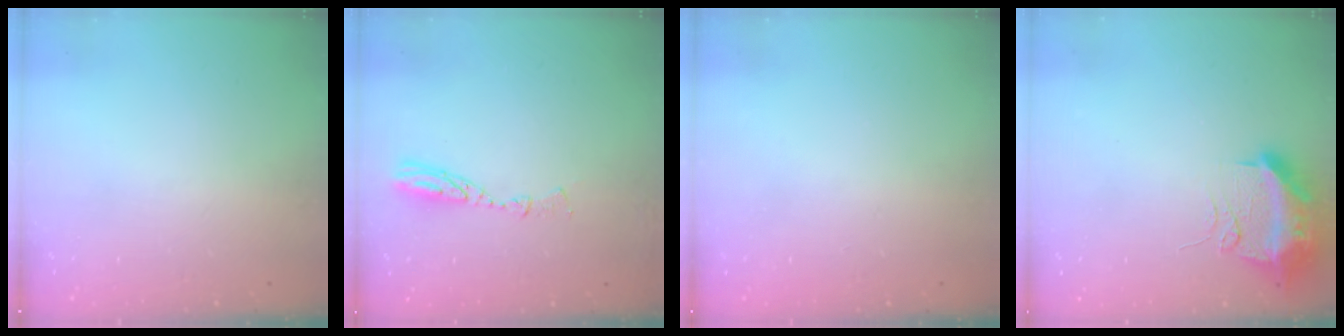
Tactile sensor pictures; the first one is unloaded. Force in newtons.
{"total": 6.6, "press": 6.6, "slide": 0.6}
{"total": 0.0}
{"total": 12.4, "press": 12.3, "slide": 1.3}